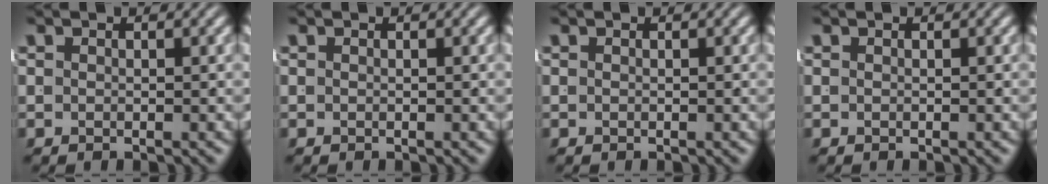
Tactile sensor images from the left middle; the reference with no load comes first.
{"total": 0.0}
{"total": 0.0}
{"total": 0.0}